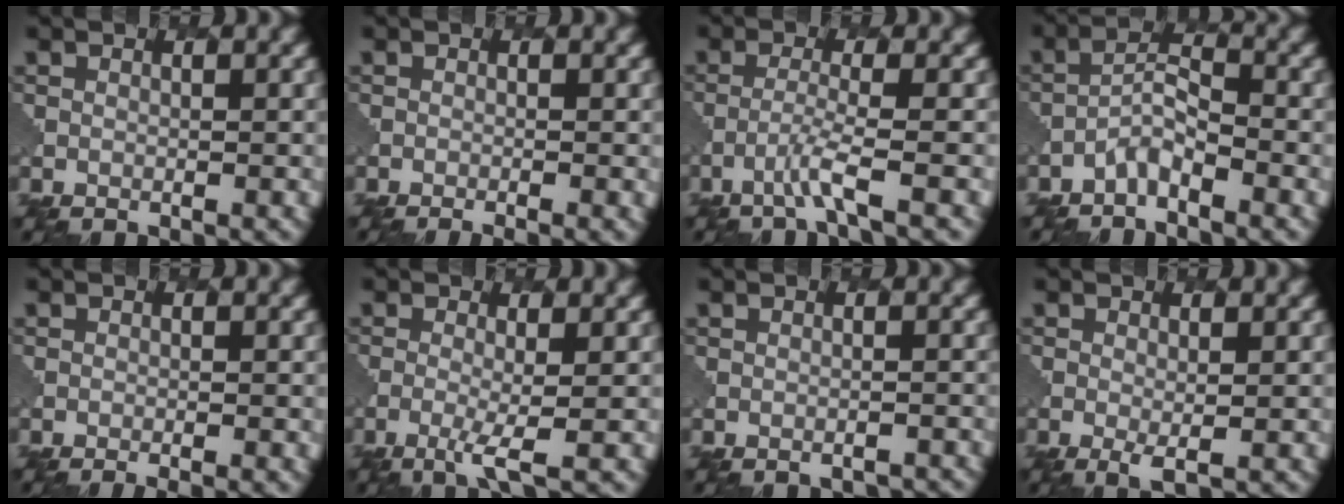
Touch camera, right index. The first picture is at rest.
{"total": 1.7, "force": [-0.9, 0.6, 1.4], "torque": [-0.009, -0.001, -0.014]}
{"total": 2.3, "force": [-1.3, -0.1, 1.9], "torque": [-0.034, 0.002, -0.041]}
{"total": 2.1, "force": [-1.8, 0.5, 1.0], "torque": [-0.025, 0.007, -0.039]}
{"total": 1.9, "force": [-1.0, 0.6, 1.5], "torque": [-0.007, 0.001, -0.013]}
{"total": 2.4, "force": [-0.6, 0.5, 2.3], "torque": [-0.047, -0.008, -0.016]}
{"total": 1.6, "force": [-1.5, 0.4, 0.5], "torque": [-0.001, -0.001, -0.020]}
{"total": 1.1, "force": [0.0, 0.3, 1.1], "torque": [-0.025, -0.010, 0.002]}